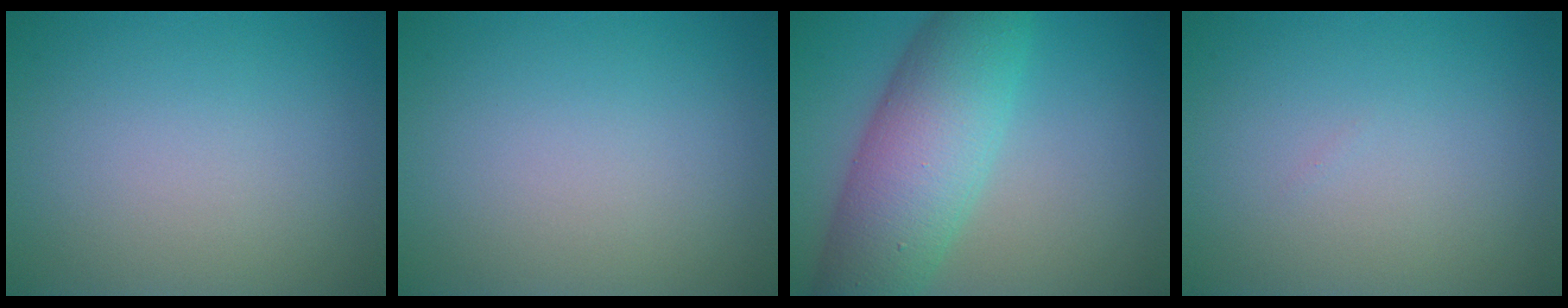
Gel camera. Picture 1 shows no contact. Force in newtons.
{"total": 0.0}
{"total": 9.0, "press": 9.0, "slide": 0.2}
{"total": 0.0}